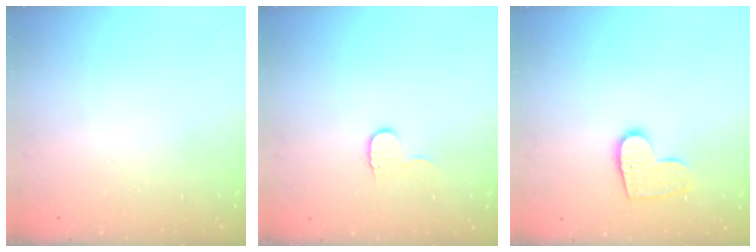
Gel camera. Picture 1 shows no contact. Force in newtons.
{"total": 5.8, "press": 5.8, "slide": 0.5}
{"total": 10.9, "press": 10.9, "slide": 0.5}